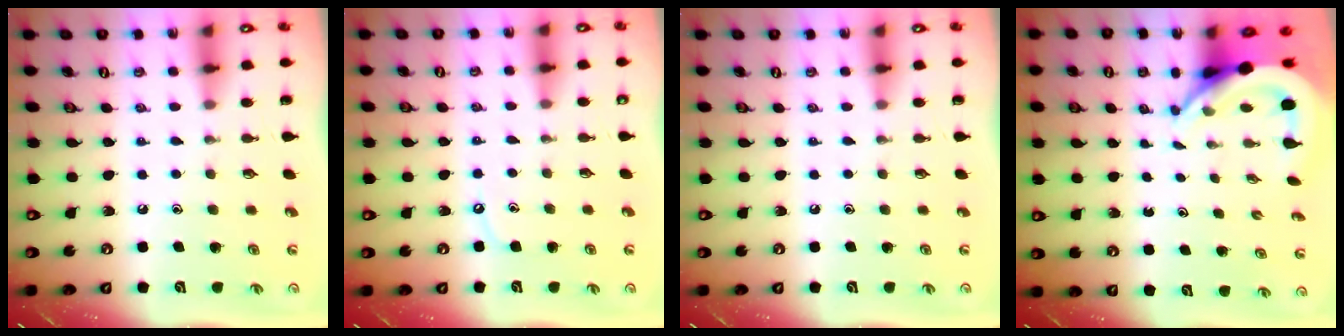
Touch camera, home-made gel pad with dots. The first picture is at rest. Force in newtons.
{"total": 3.3, "press": 3.2, "slide": 0.4}
{"total": 0.0}
{"total": 7.0, "press": 6.9, "slide": 1.1}